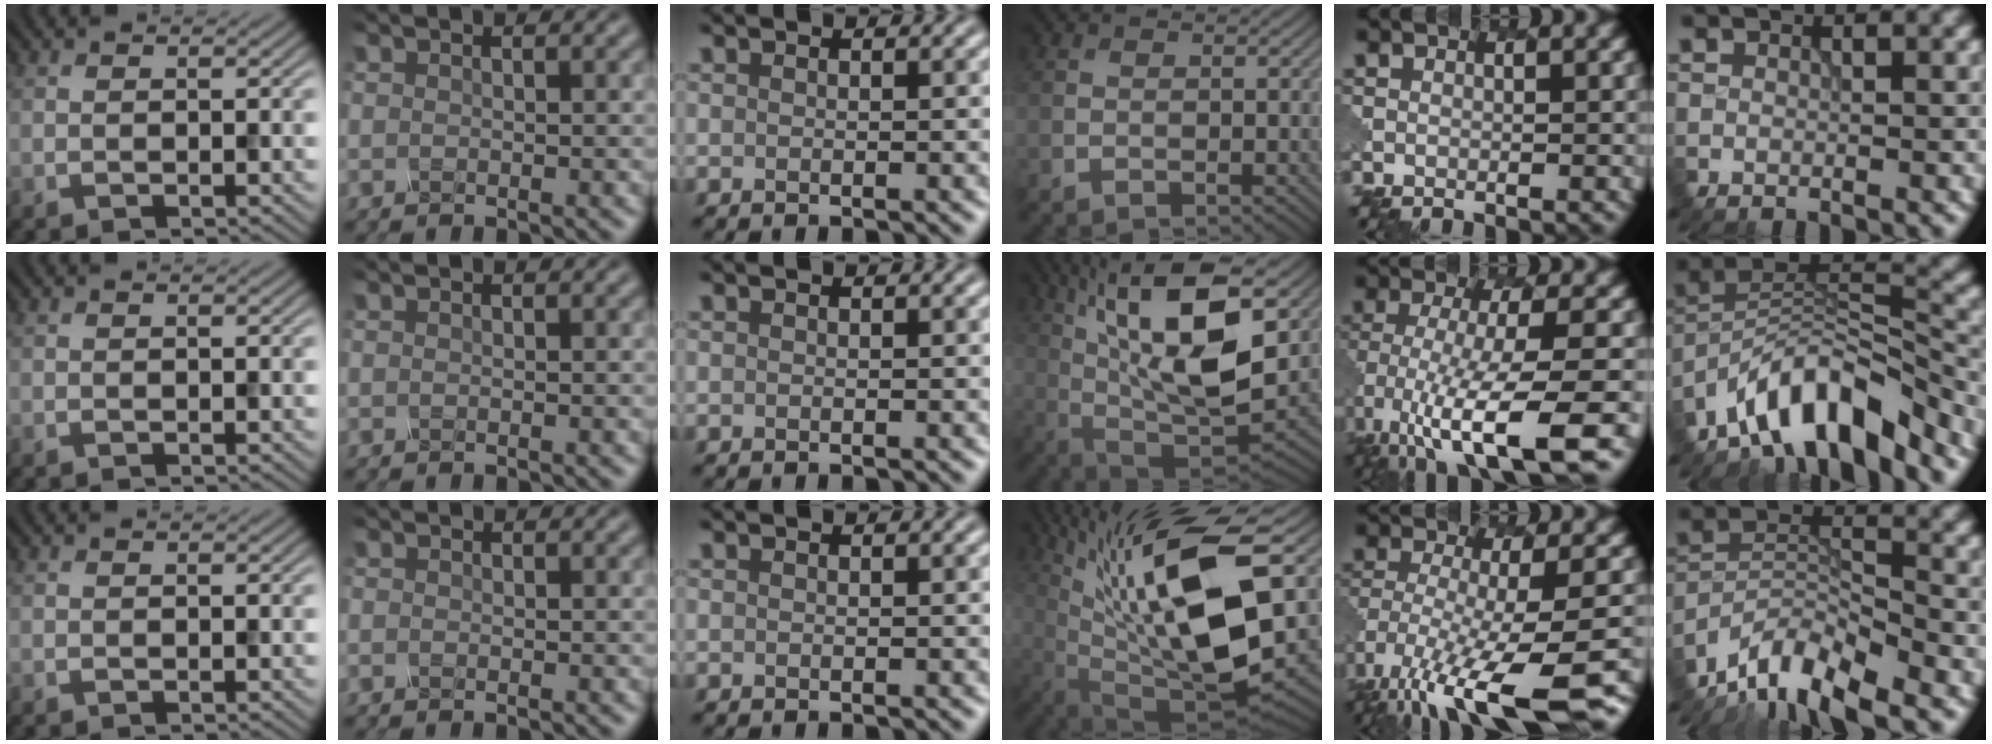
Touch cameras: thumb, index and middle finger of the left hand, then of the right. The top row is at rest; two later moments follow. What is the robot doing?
{"motion": "twist", "object": "rubiks cube"}